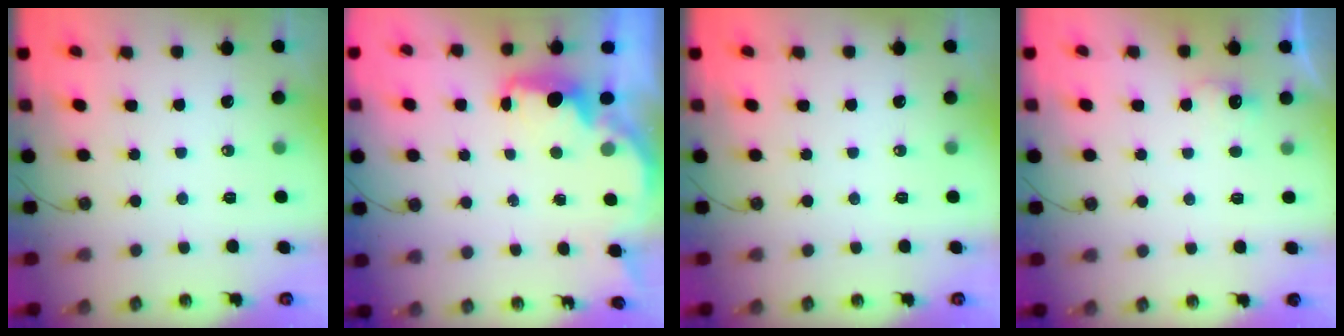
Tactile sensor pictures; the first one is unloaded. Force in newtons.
{"total": 2.6, "press": 2.5, "slide": 0.8}
{"total": 0.0}
{"total": 5.1, "press": 5.0, "slide": 1.2}